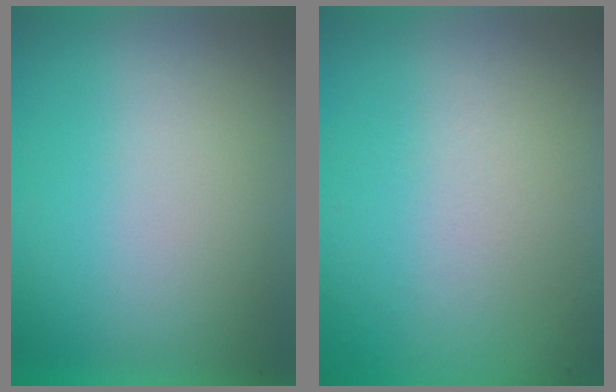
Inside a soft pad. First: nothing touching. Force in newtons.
{"total": 5.9}